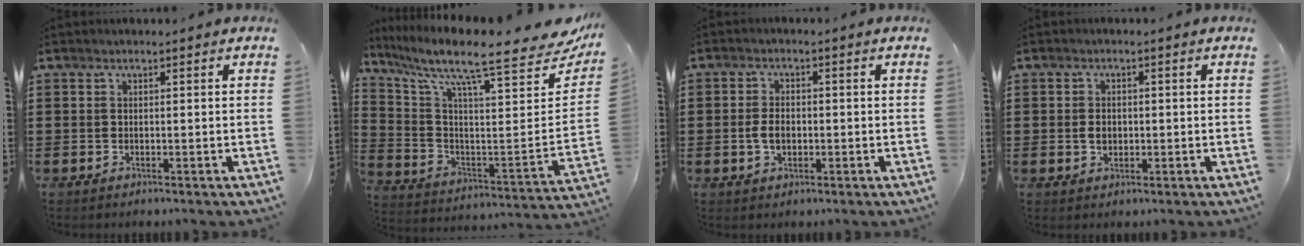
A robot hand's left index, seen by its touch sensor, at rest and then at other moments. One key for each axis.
{"total": 10.7, "fx": 8.7, "fy": 0.9, "fz": 6.2, "tx": -0.136, "ty": -0.084, "tz": 0.132}
{"total": 3.5, "fx": -0.5, "fy": 2.1, "fz": 2.8, "tx": -0.067, "ty": 0.000, "tz": -0.014}
{"total": 2.3, "fx": 0.0, "fy": 1.5, "fz": 1.6, "tx": -0.034, "ty": 0.006, "tz": -0.001}